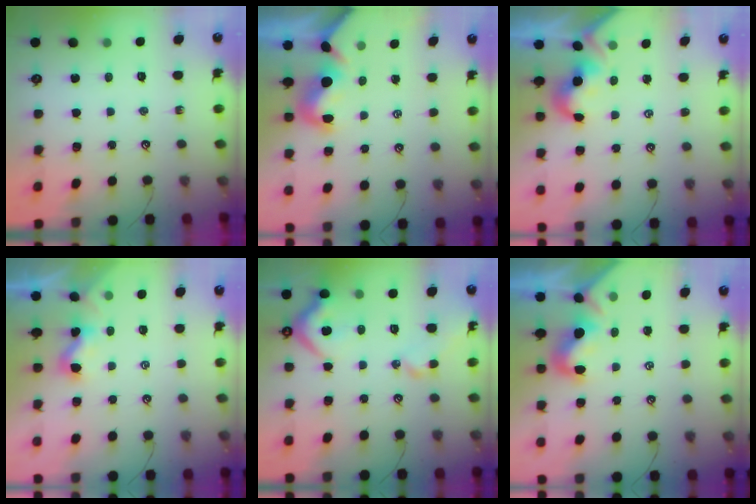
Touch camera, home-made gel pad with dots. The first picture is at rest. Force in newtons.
{"total": 1.6, "press": 1.2, "slide": 1.0}
{"total": 1.9, "press": 1.9, "slide": 0.5}
{"total": 3.1, "press": 3.0, "slide": 0.3}
{"total": 10.2, "press": 10.0, "slide": 1.9}
{"total": 0.5, "press": 0.4, "slide": 0.4}